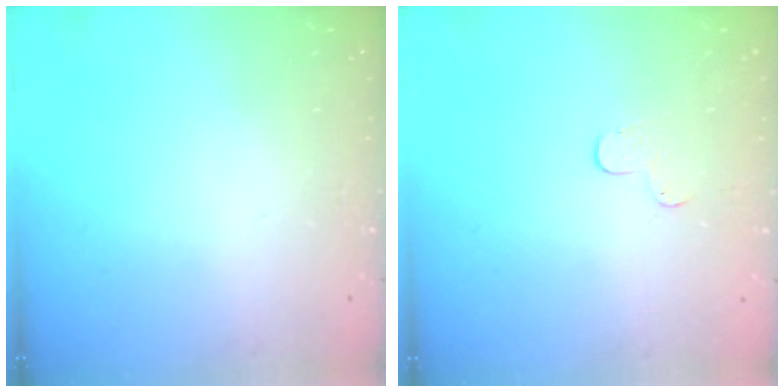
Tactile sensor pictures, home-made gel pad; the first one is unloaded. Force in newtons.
{"total": 4.1, "press": 4.1, "slide": 0.4}